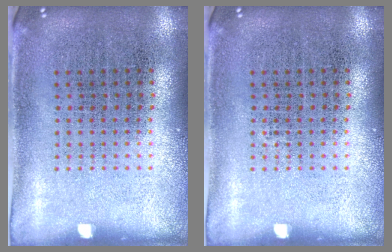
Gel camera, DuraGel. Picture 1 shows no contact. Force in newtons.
{"total": 0.0}